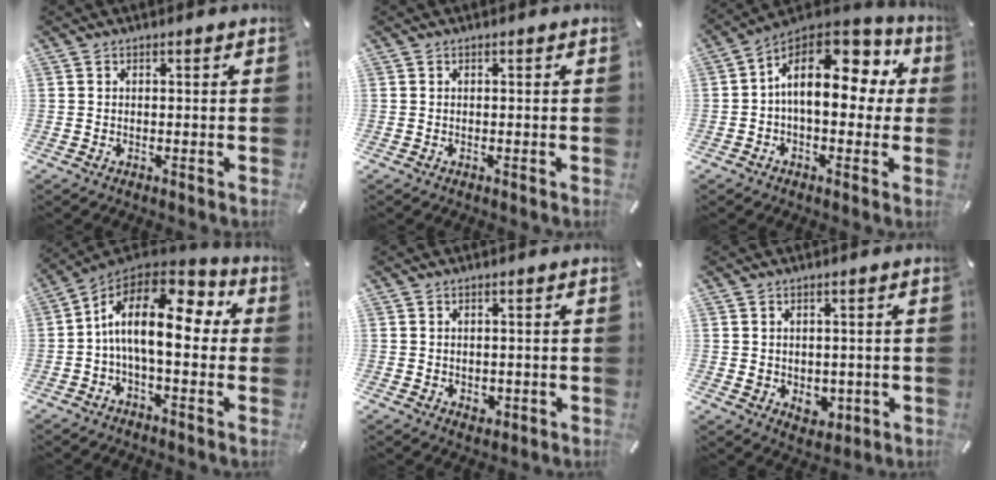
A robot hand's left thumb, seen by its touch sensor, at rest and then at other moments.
{"total": 0.0}
{"total": 16.4, "force": [4.2, 9.4, 12.8], "torque": [-0.208, -0.013, 0.073]}
{"total": 17.4, "force": [2.2, 8.1, 15.2], "torque": [-0.282, -0.015, 0.033]}
{"total": 1.7, "force": [0.1, 1.6, 0.6], "torque": [-0.003, 0.000, -0.001]}
{"total": 4.4, "force": [0.5, 4.0, 1.7], "torque": [-0.010, 0.000, 0.012]}